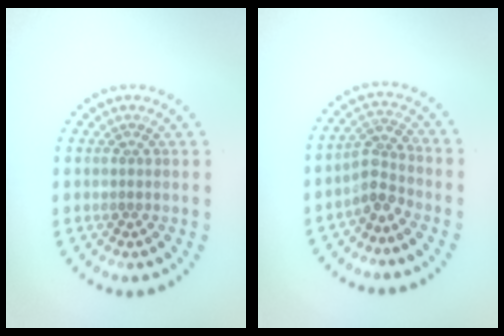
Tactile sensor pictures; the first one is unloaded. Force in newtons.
{"total": 2.6, "press": 2.0, "slide": 1.7}